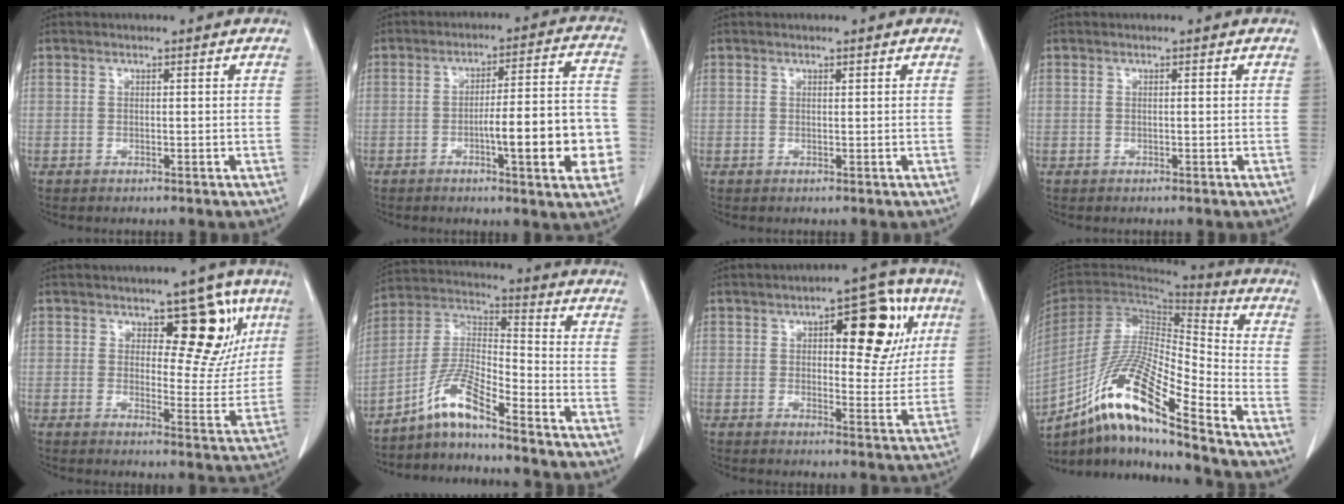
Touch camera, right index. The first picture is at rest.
{"total": 14.2, "force": [-3.9, 1.9, 13.5], "torque": [-0.171, 0.020, -0.051]}
{"total": 0.0}
{"total": 0.0}
{"total": 10.2, "force": [5.0, 5.1, 7.3], "torque": [-0.070, 0.007, 0.069]}
{"total": 8.0, "force": [-6.3, 0.2, 5.0], "torque": [-0.112, 0.006, -0.123]}
{"total": 12.7, "force": [4.8, 5.0, 10.7], "torque": [-0.124, 0.025, 0.061]}
{"total": 18.0, "force": [-12.2, 0.9, 13.3], "torque": [-0.269, -0.017, -0.223]}